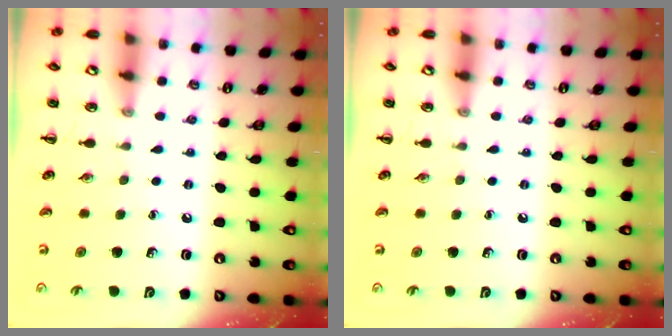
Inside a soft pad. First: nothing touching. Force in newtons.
{"total": 0.0}